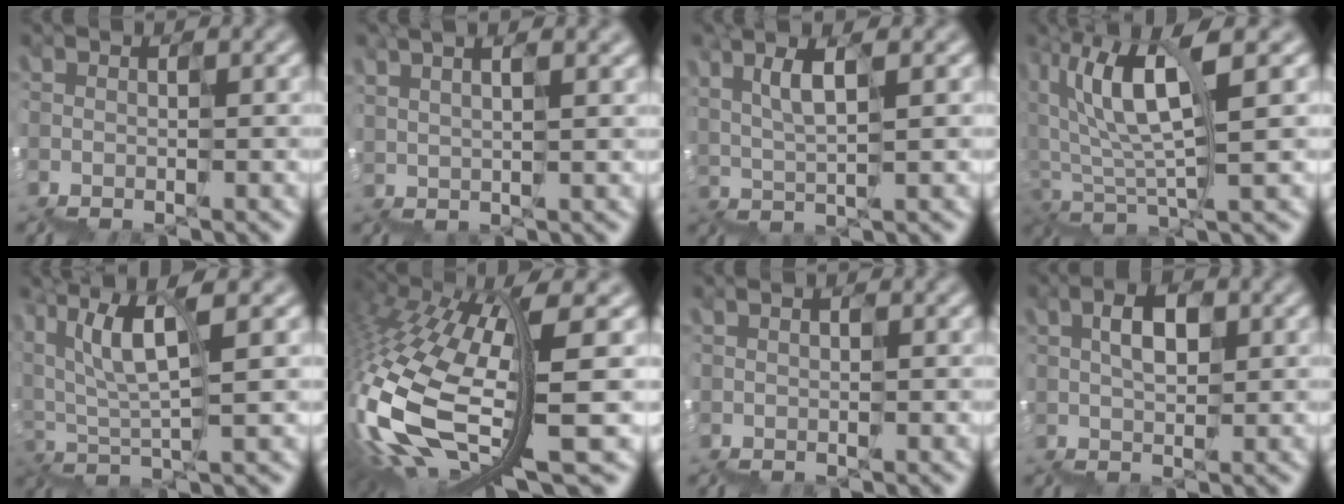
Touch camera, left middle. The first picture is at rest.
{"total": 3.8, "force": [2.2, 1.3, 2.8], "torque": [0.008, 0.017, 0.040]}
{"total": 2.7, "force": [2.2, 0.1, 1.6], "torque": [-0.021, 0.012, 0.051]}
{"total": 5.8, "force": [2.3, 1.4, 5.2], "torque": [-0.089, 0.013, 0.040]}
{"total": 4.5, "force": [2.5, 0.9, 3.7], "torque": [-0.061, 0.005, 0.047]}
{"total": 11.9, "force": [-1.1, 3.6, 11.3], "torque": [-0.257, -0.017, 0.006]}
{"total": 0.7, "force": [0.6, 0.0, 0.1], "torque": [-0.001, -0.002, 0.012]}
{"total": 2.6, "force": [1.9, 1.2, 1.4], "torque": [-0.011, 0.014, 0.038]}